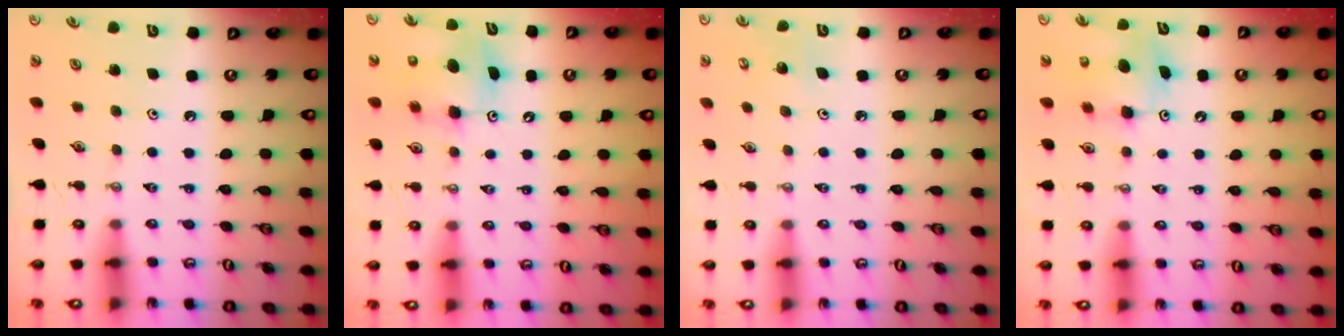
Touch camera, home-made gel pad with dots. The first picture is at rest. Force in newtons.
{"total": 7.4, "press": 7.4, "slide": 0.6}
{"total": 4.4, "press": 4.4, "slide": 0.3}
{"total": 8.9, "press": 8.9, "slide": 0.6}